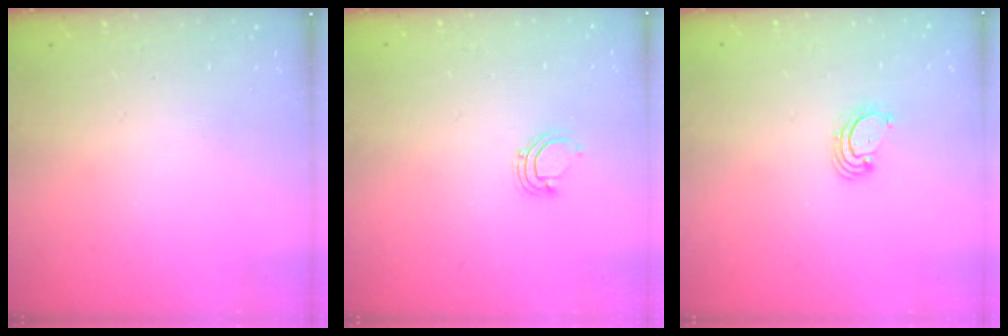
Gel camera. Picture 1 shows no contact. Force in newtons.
{"total": 3.4, "press": 3.3, "slide": 0.8}
{"total": 2.7, "press": 2.7, "slide": 0.3}